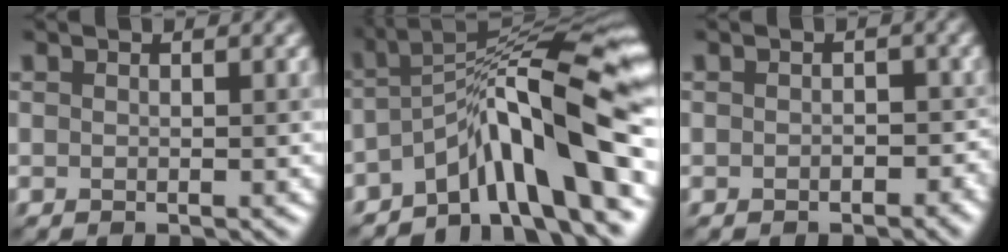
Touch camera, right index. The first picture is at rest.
{"total": 11.3, "force": [-4.2, 2.4, 10.2], "torque": [-0.142, 0.023, -0.077]}
{"total": 2.1, "force": [-0.6, 1.5, 1.3], "torque": [-0.007, -0.004, -0.013]}